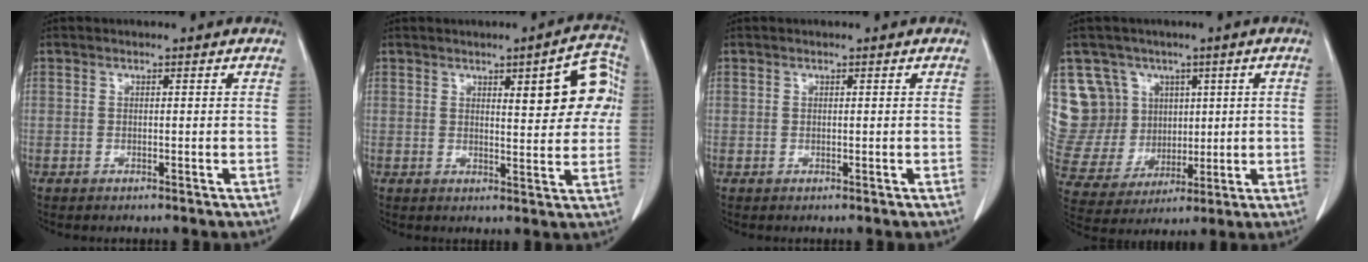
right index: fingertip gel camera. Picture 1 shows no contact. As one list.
[{"total": 9.1, "force": [2.7, 2.6, 8.3], "torque": [-0.093, 0.018, 0.032]}, {"total": 0.0}, {"total": 12.7, "force": [5.2, 11.4, 2.1], "torque": [-0.073, 0.059, 0.126]}]